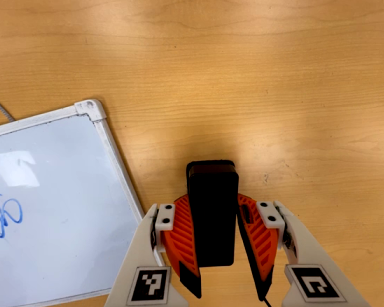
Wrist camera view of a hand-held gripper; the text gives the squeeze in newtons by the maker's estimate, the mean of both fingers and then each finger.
{"total": 8.9, "left": 7.9, "right": 10.0}